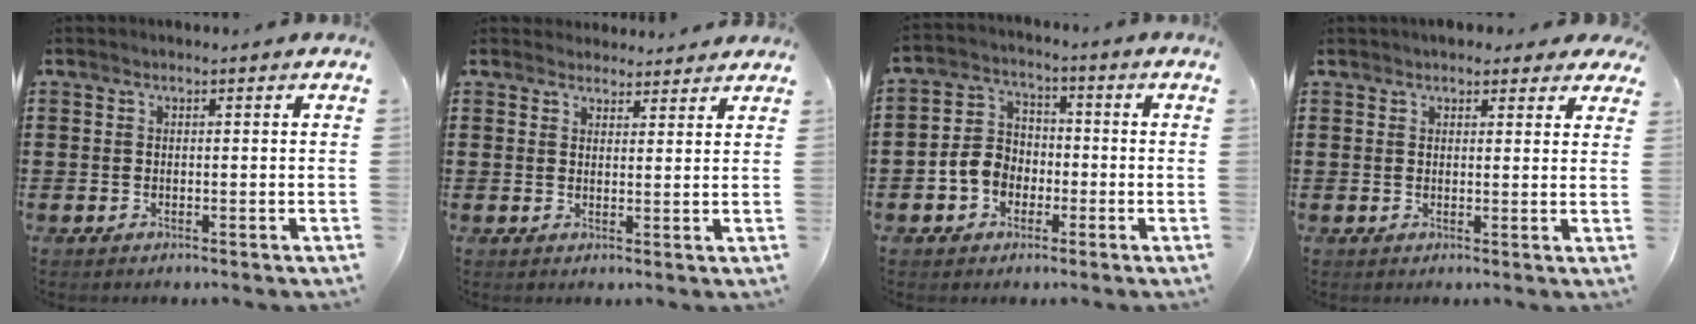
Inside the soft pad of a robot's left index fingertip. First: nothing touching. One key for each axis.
{"total": 2.6, "fx": 2.5, "fy": 0.7, "fz": -0.2, "tx": -0.004, "ty": -0.002, "tz": 0.049}
{"total": 5.8, "fx": -2.2, "fy": 4.8, "fz": 2.4, "tx": -0.075, "ty": 0.013, "tz": -0.049}
{"total": 2.7, "fx": 2.4, "fy": 1.0, "fz": 0.8, "tx": -0.014, "ty": -0.001, "tz": 0.042}